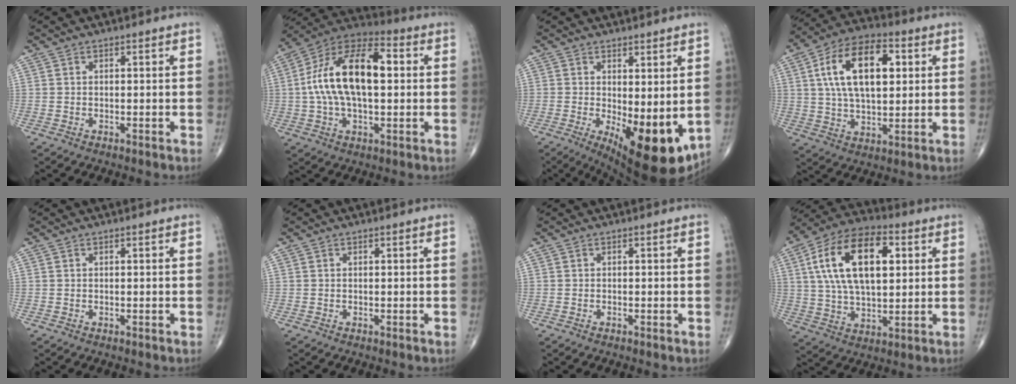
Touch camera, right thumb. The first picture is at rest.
{"total": 19.1, "force": [1.8, 9.6, 16.4], "torque": [-0.293, 0.032, 0.023]}
{"total": 13.4, "force": [-2.2, 5.2, 12.1], "torque": [-0.167, -0.031, -0.015]}
{"total": 17.4, "force": [4.2, 9.2, 14.2], "torque": [-0.234, 0.009, 0.071]}
{"total": 0.0}
{"total": 0.0}
{"total": 0.0}
{"total": 19.8, "force": [5.0, 10.4, 16.1], "torque": [-0.277, 0.009, 0.083]}